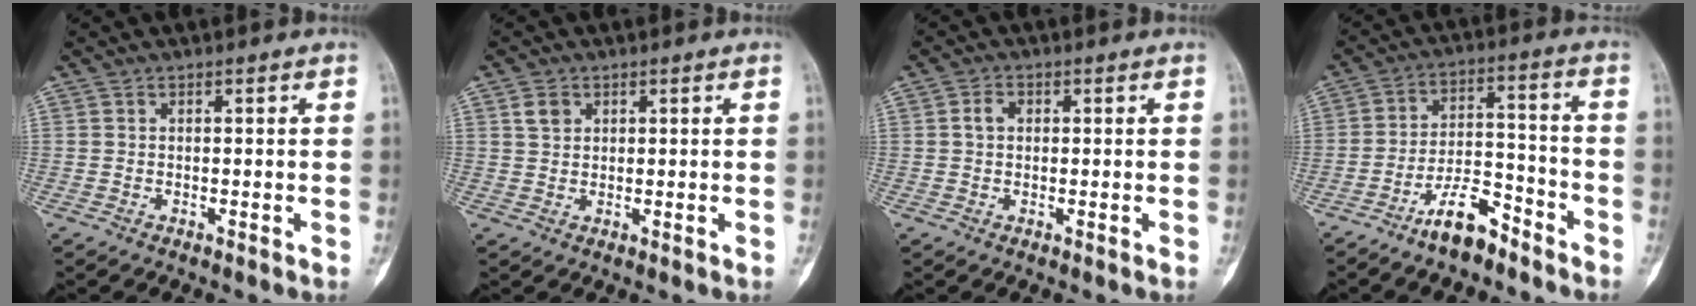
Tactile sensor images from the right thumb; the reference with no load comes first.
{"total": 2.7, "force": [1.3, 2.0, 1.3], "torque": [-0.016, -0.001, 0.026]}
{"total": 2.4, "force": [0.4, 1.8, 1.5], "torque": [-0.025, 0.008, 0.005]}
{"total": 9.3, "force": [-7.0, 3.2, 5.1], "torque": [-0.086, 0.061, -0.128]}